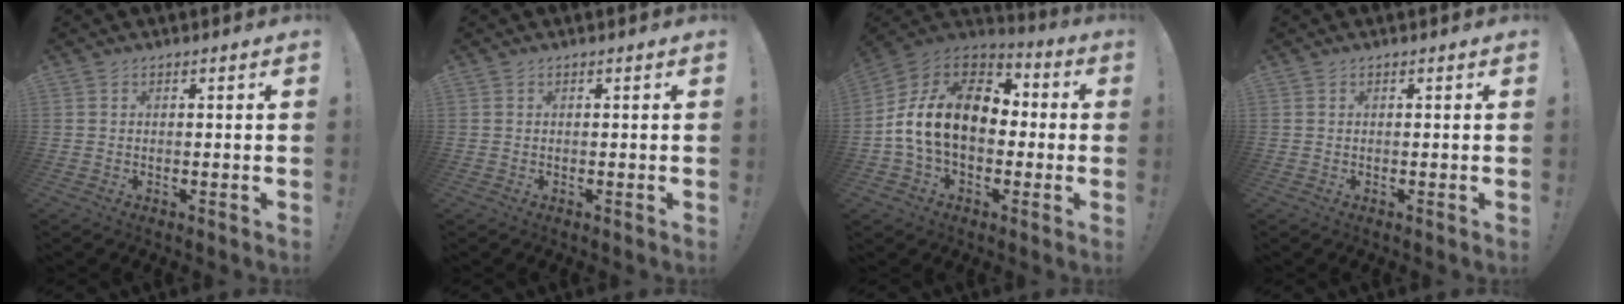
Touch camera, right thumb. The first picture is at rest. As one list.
[{"total": 0.0}, {"total": 19.2, "force": [1.3, 12.7, 14.3], "torque": [-0.238, 0.021, 0.034]}, {"total": 0.0}]